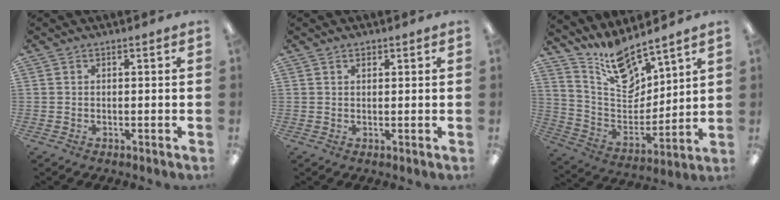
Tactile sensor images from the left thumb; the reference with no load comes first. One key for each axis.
{"total": 1.0, "fx": 0.8, "fy": 0.5, "fz": 0.5, "tx": -0.011, "ty": 0.000, "tz": 0.014}
{"total": 13.4, "fx": 11.2, "fy": 5.0, "fz": 5.3, "tx": -0.107, "ty": -0.080, "tz": 0.206}